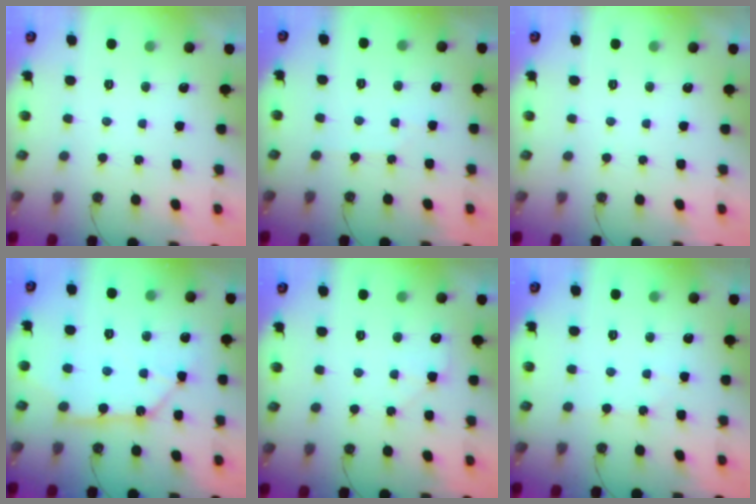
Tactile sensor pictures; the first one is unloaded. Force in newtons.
{"total": 3.2, "press": 3.2, "slide": 0.6}
{"total": 0.0}
{"total": 11.4, "press": 11.3, "slide": 1.4}
{"total": 5.1, "press": 5.0, "slide": 0.9}
{"total": 3.6, "press": 3.5, "slide": 0.6}